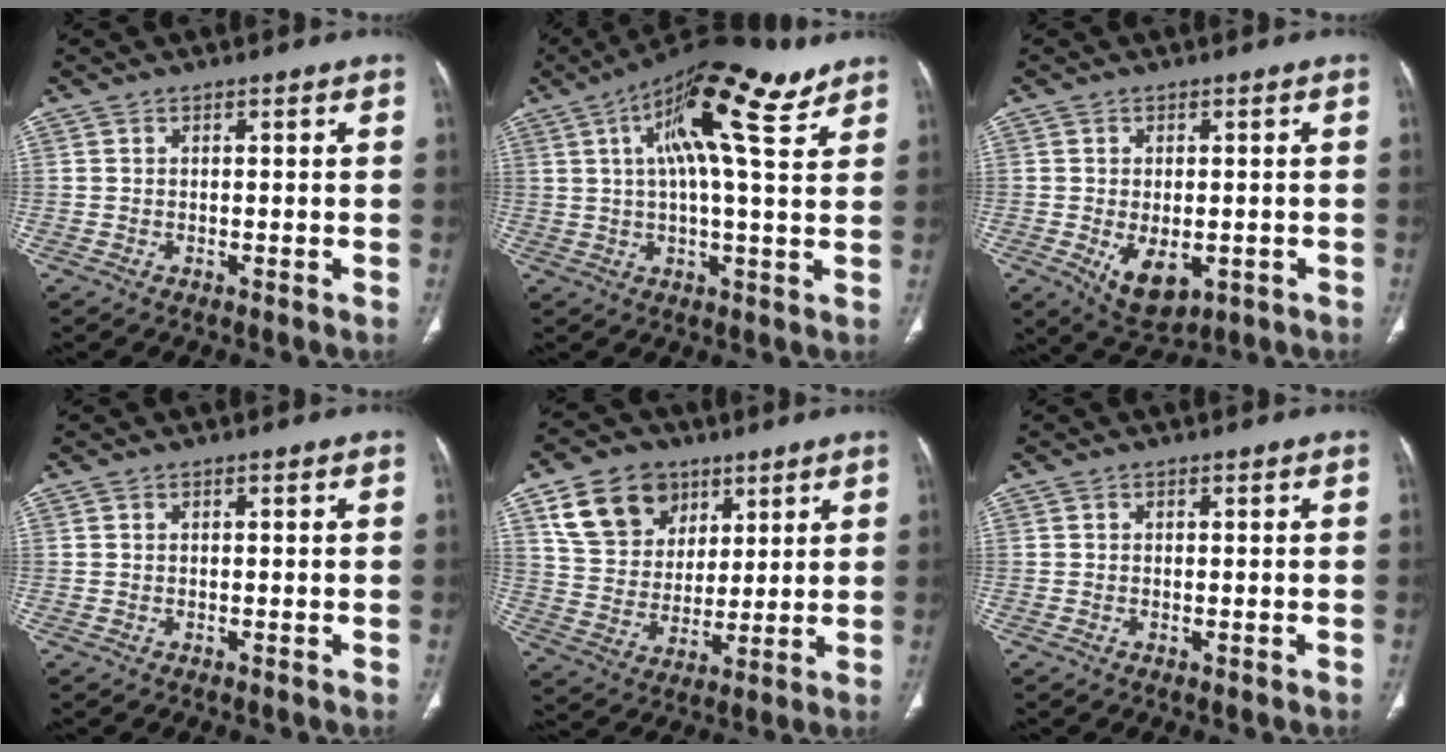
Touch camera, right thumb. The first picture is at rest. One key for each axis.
{"total": 17.2, "fx": 8.6, "fy": 4.7, "fz": 14.1, "tx": -0.213, "ty": -0.008, "tz": 0.135}
{"total": 7.8, "fx": -2.1, "fy": 4.6, "fz": 5.9, "tx": -0.078, "ty": -0.005, "tz": -0.016}
{"total": 0.0}
{"total": 14.4, "fx": 7.3, "fy": 11.0, "fz": 5.8, "tx": -0.076, "ty": -0.017, "tz": 0.140}
{"total": 0.0}